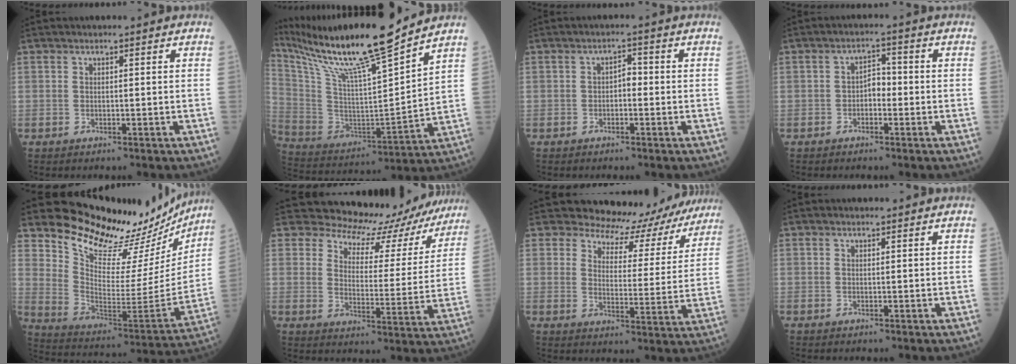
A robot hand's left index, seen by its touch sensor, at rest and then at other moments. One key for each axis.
{"total": 20.2, "fx": 16.6, "fy": -0.4, "fz": 11.6, "tx": -0.223, "ty": -0.017, "tz": 0.296}
{"total": 1.7, "fx": -0.6, "fy": 0.8, "fz": 1.4, "tx": -0.012, "ty": 0.004, "tz": -0.015}
{"total": 2.7, "fx": -0.9, "fy": 1.5, "fz": 2.1, "tx": -0.026, "ty": 0.008, "tz": -0.021}
{"total": 24.3, "fx": 22.4, "fy": 6.3, "fz": 7.0, "tx": -0.101, "ty": -0.093, "tz": 0.303}
{"total": 17.0, "fx": 15.8, "fy": 5.4, "fz": 3.2, "tx": -0.021, "ty": -0.053, "tz": 0.169}
{"total": 15.0, "fx": 14.1, "fy": 4.7, "fz": 2.1, "tx": -0.004, "ty": -0.044, "tz": 0.146}
{"total": 0.0}